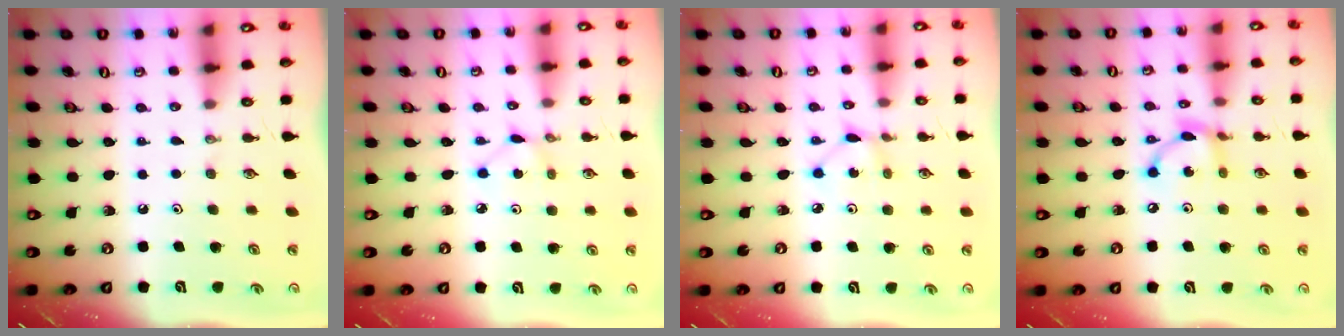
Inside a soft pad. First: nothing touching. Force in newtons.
{"total": 1.6, "press": 1.6, "slide": 0.2}
{"total": 2.8, "press": 2.7, "slide": 0.3}
{"total": 7.9, "press": 7.9, "slide": 0.2}